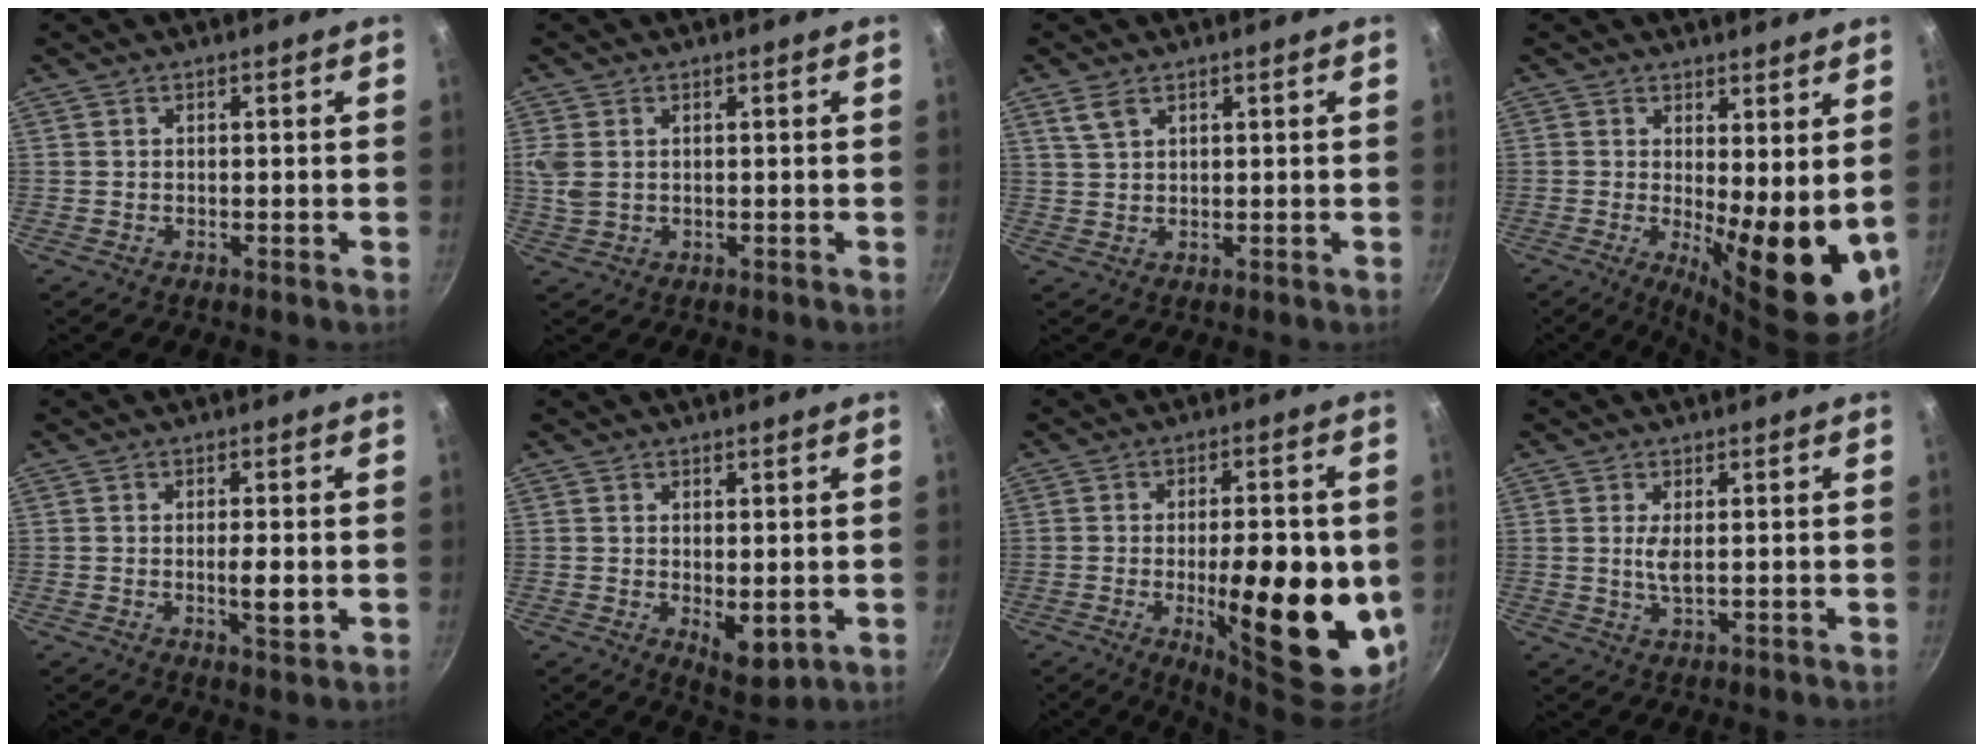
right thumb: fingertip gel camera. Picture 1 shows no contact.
{"total": 4.1, "force": [0.9, 2.8, 2.8], "torque": [-0.059, 0.001, 0.022]}
{"total": 3.2, "force": [1.9, 1.7, 1.9], "torque": [-0.034, -0.004, 0.040]}
{"total": 13.3, "force": [0.7, 4.3, 12.6], "torque": [-0.151, -0.031, 0.019]}
{"total": 4.0, "force": [-0.5, 1.1, 3.8], "torque": [-0.070, -0.002, -0.008]}
{"total": 5.8, "force": [-0.4, 2.8, 5.1], "torque": [-0.063, -0.017, 0.004]}
{"total": 20.7, "force": [-3.3, 7.4, 19.1], "torque": [-0.248, -0.006, -0.037]}
{"total": 2.9, "force": [0.4, 1.0, 2.7], "torque": [-0.056, -0.004, 0.010]}